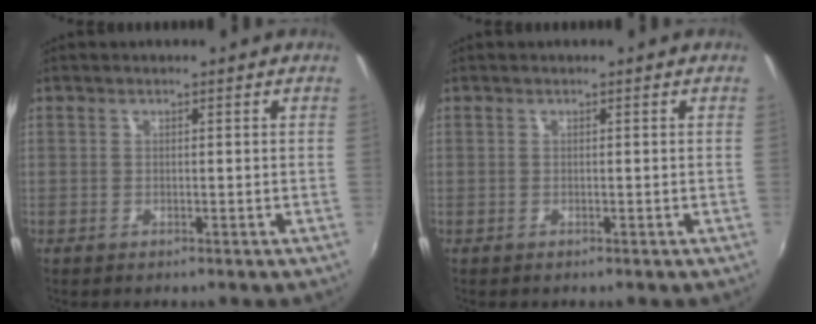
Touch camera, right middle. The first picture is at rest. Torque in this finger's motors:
{"motor_torque": [0.08, -0.17, 0.07, 0.00]}